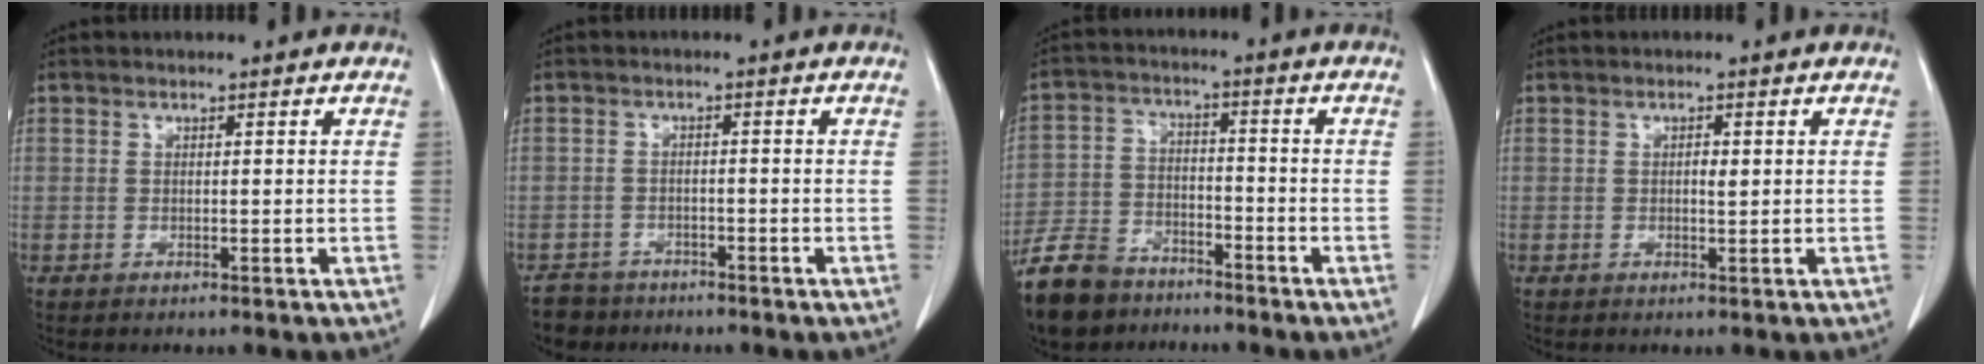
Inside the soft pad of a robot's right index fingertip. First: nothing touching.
{"total": 4.0, "force": [-3.2, 2.4, -0.7], "torque": [0.012, 0.004, -0.060]}
{"total": 10.8, "force": [-8.6, 5.4, 3.6], "torque": [-0.085, -0.009, -0.159]}
{"total": 1.1, "force": [0.1, 0.4, 1.0], "torque": [-0.020, 0.000, 0.004]}